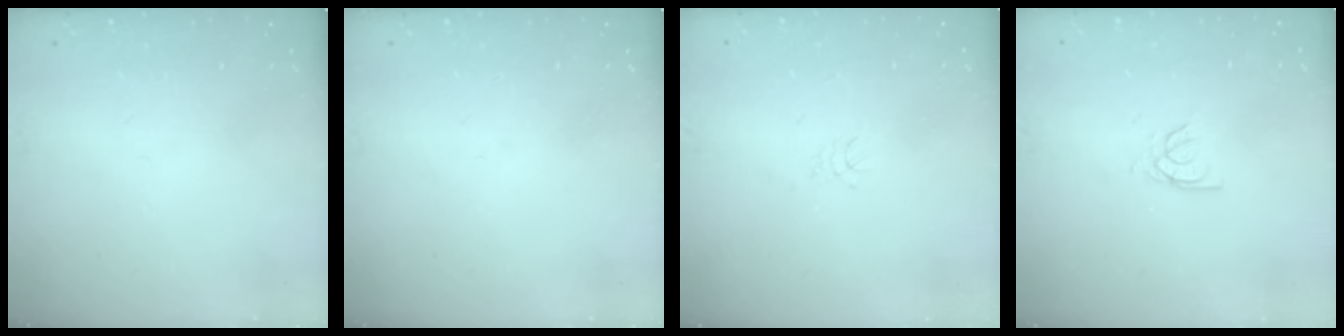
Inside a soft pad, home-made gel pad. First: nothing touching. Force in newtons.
{"total": 0.0}
{"total": 4.1, "press": 4.1, "slide": 0.5}
{"total": 2.7, "press": 2.7, "slide": 0.2}